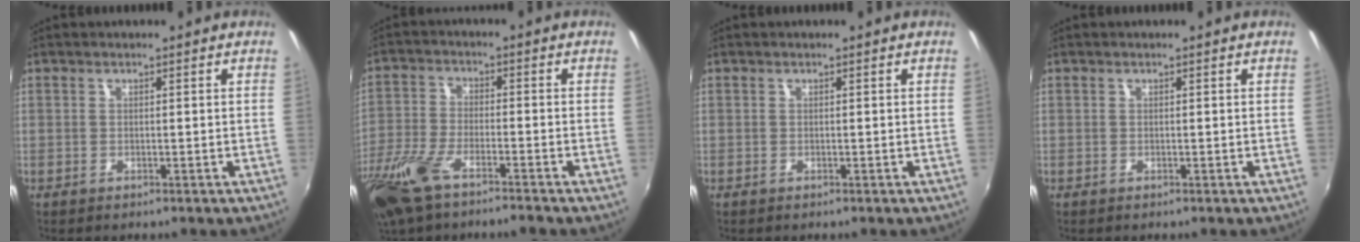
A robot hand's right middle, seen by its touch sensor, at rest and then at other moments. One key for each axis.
{"total": 11.9, "fx": -8.2, "fy": 3.4, "fz": 7.9, "tx": -0.190, "ty": -0.034, "tz": -0.164}
{"total": 0.0}
{"total": 0.0}